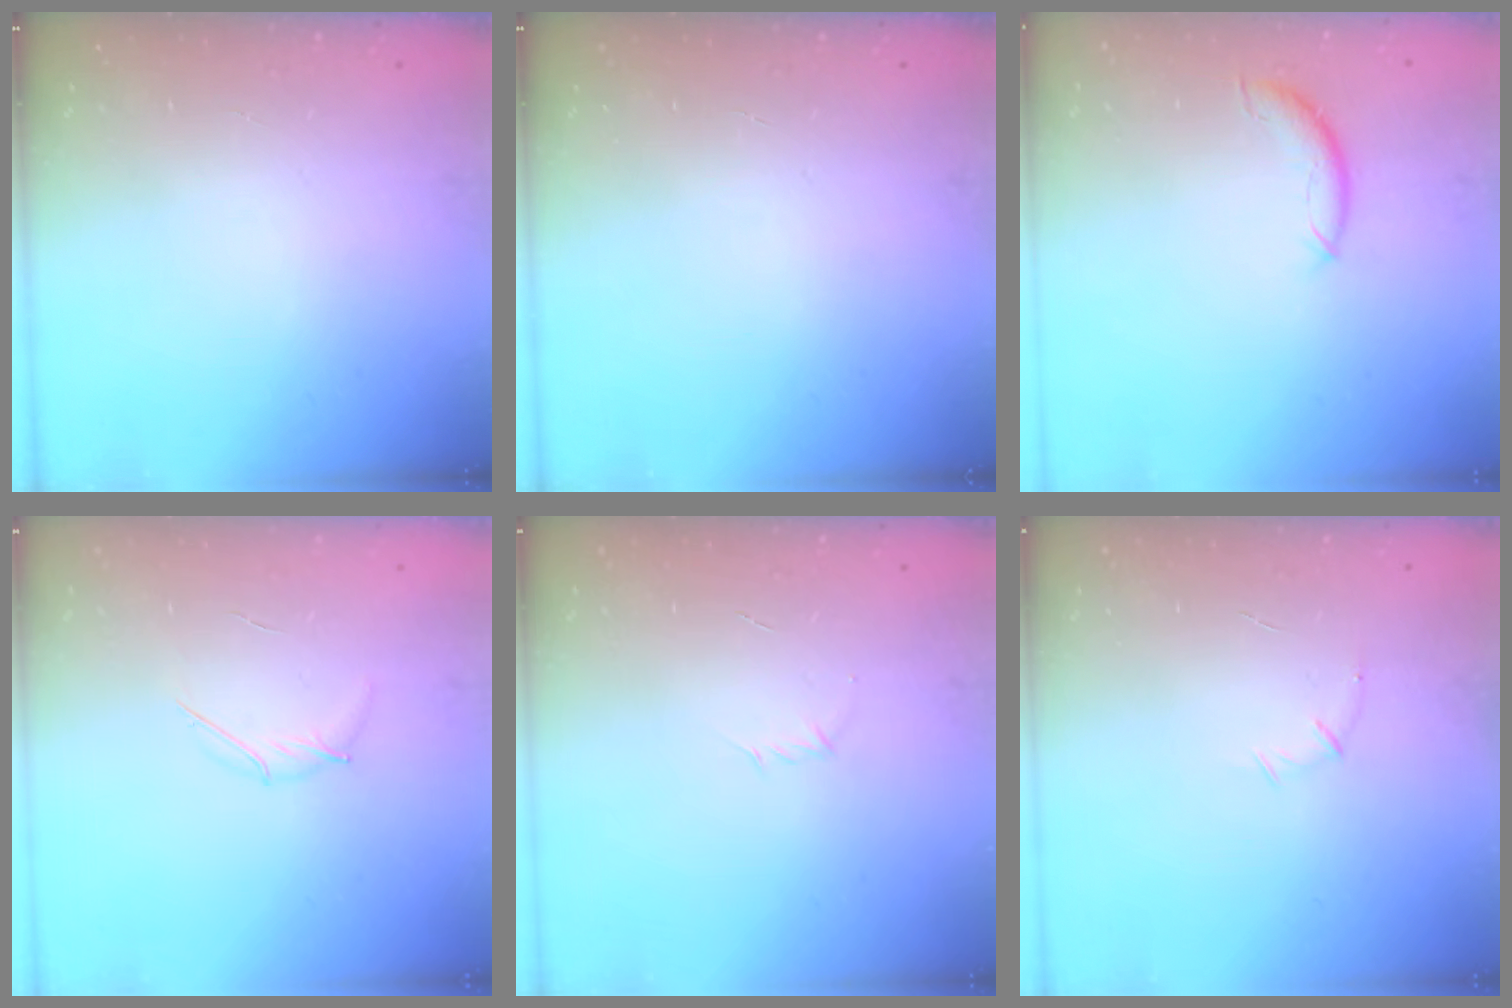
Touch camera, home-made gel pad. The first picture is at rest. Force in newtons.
{"total": 0.0}
{"total": 7.8, "press": 7.8, "slide": 0.5}
{"total": 4.1, "press": 4.0, "slide": 1.0}
{"total": 2.9, "press": 2.8, "slide": 0.8}
{"total": 5.2, "press": 5.0, "slide": 1.1}